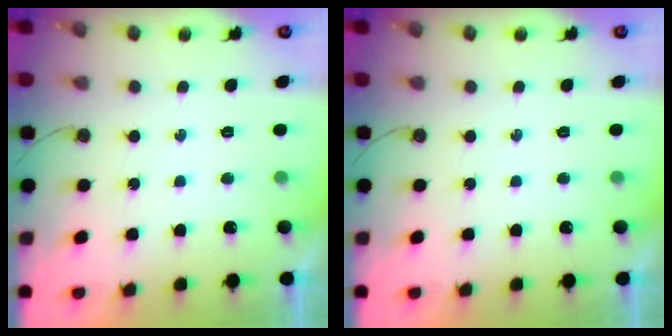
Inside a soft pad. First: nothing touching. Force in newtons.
{"total": 0.0}